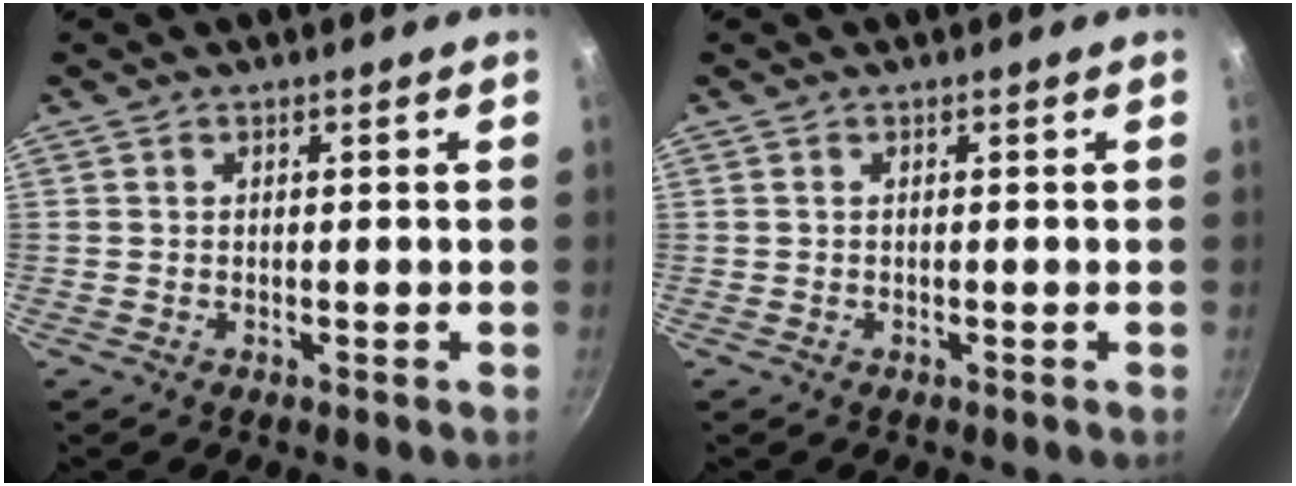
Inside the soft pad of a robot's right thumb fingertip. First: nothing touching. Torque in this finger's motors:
{"motor_torque": [0.13, 0.19, 0.00, 0.48, 0.02]}